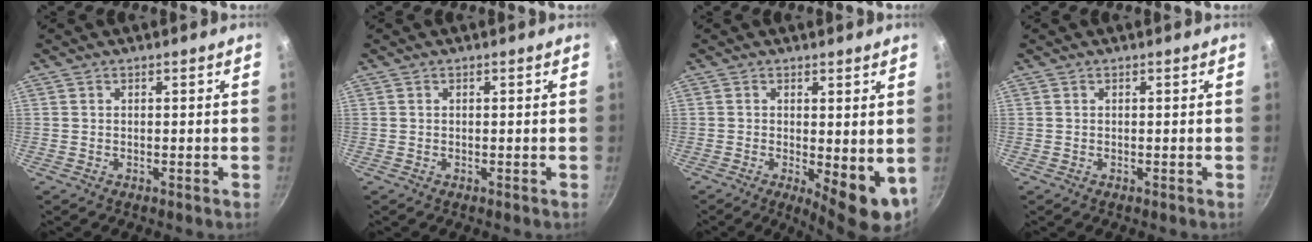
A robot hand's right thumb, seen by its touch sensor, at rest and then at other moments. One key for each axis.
{"total": 0.0}
{"total": 8.6, "fx": -0.6, "fy": 3.2, "fz": 7.9, "tx": -0.094, "ty": -0.012, "tz": 0.000}
{"total": 0.0}